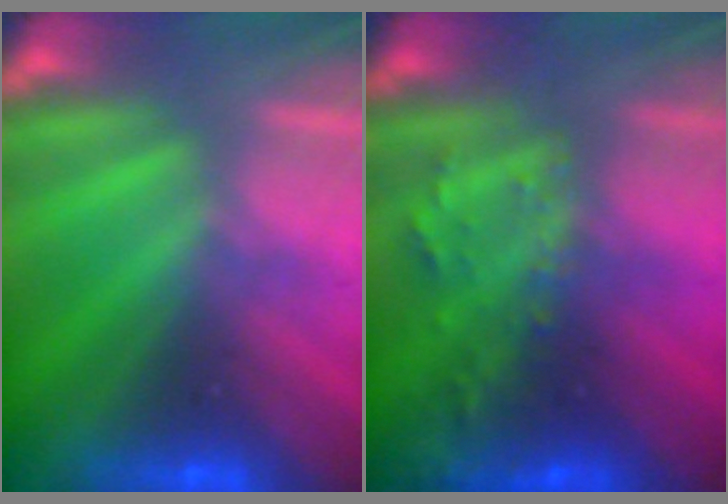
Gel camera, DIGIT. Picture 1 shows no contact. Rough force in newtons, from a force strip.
{"total": 2.7}